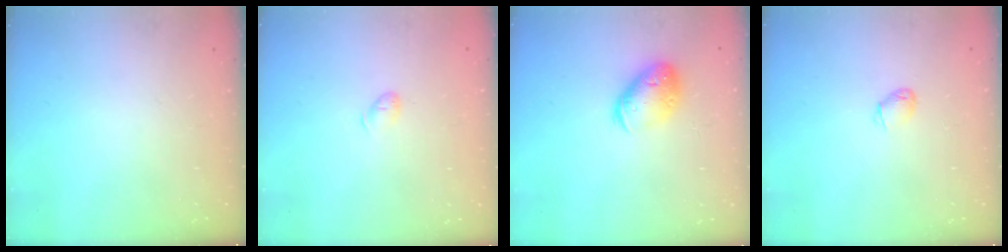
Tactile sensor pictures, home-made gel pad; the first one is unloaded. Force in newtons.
{"total": 4.7, "press": 4.6, "slide": 0.8}
{"total": 13.7, "press": 13.5, "slide": 2.0}
{"total": 2.4, "press": 2.4, "slide": 0.4}